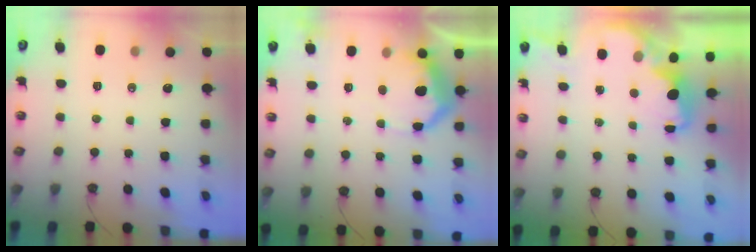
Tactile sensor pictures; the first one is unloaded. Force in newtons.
{"total": 10.0, "press": 10.0, "slide": 0.7}
{"total": 2.3, "press": 2.1, "slide": 0.9}